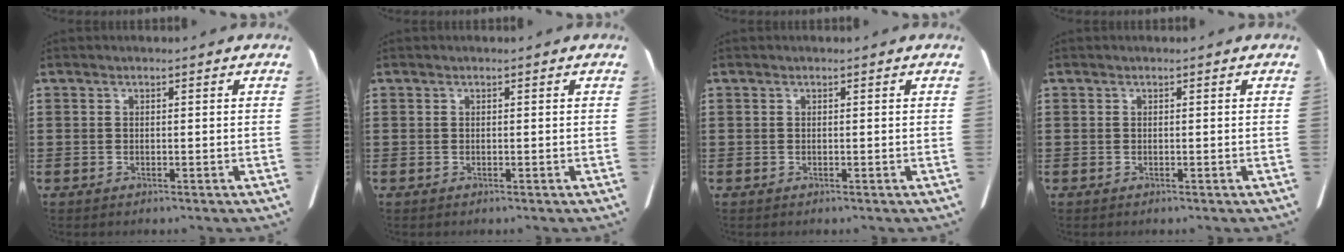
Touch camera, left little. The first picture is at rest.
{"total": 0.0}
{"total": 0.0}
{"total": 0.0}